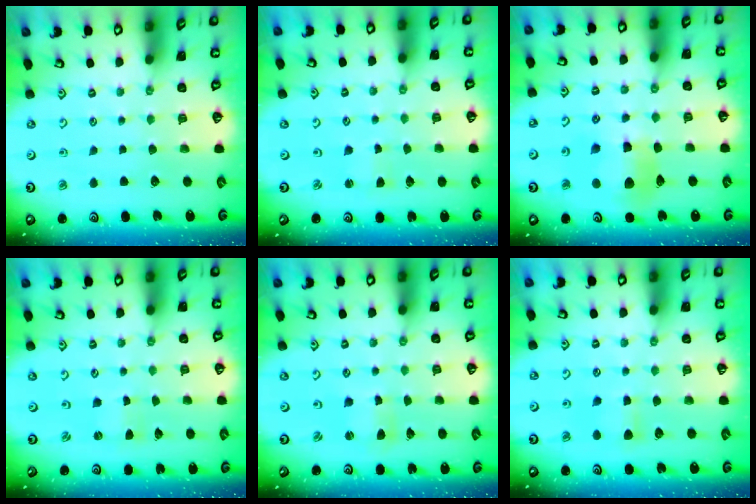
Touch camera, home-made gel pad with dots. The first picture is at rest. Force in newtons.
{"total": 1.5, "press": 1.4, "slide": 0.2}
{"total": 11.2, "press": 11.1, "slide": 1.5}
{"total": 0.5, "press": 0.5, "slide": 0.1}
{"total": 2.3, "press": 2.3, "slide": 0.3}
{"total": 4.8, "press": 4.7, "slide": 0.7}